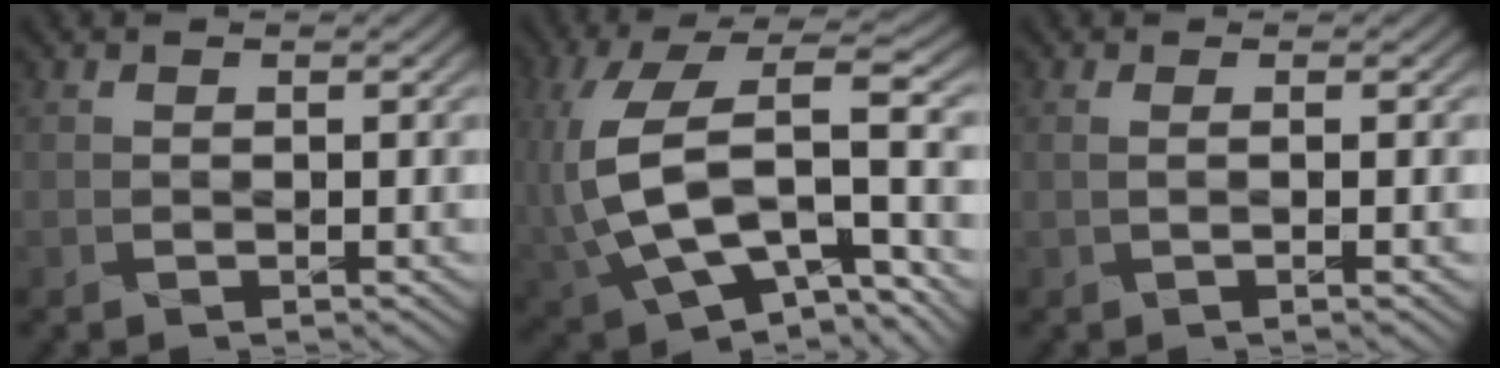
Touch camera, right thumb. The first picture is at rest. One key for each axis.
{"total": 14.4, "fx": -1.7, "fy": 7.3, "fz": 12.3, "tx": -0.272, "ty": -0.015, "tz": -0.022}
{"total": 2.2, "fx": -0.1, "fy": 0.4, "fz": 2.1, "tx": -0.024, "ty": 0.000, "tz": -0.009}